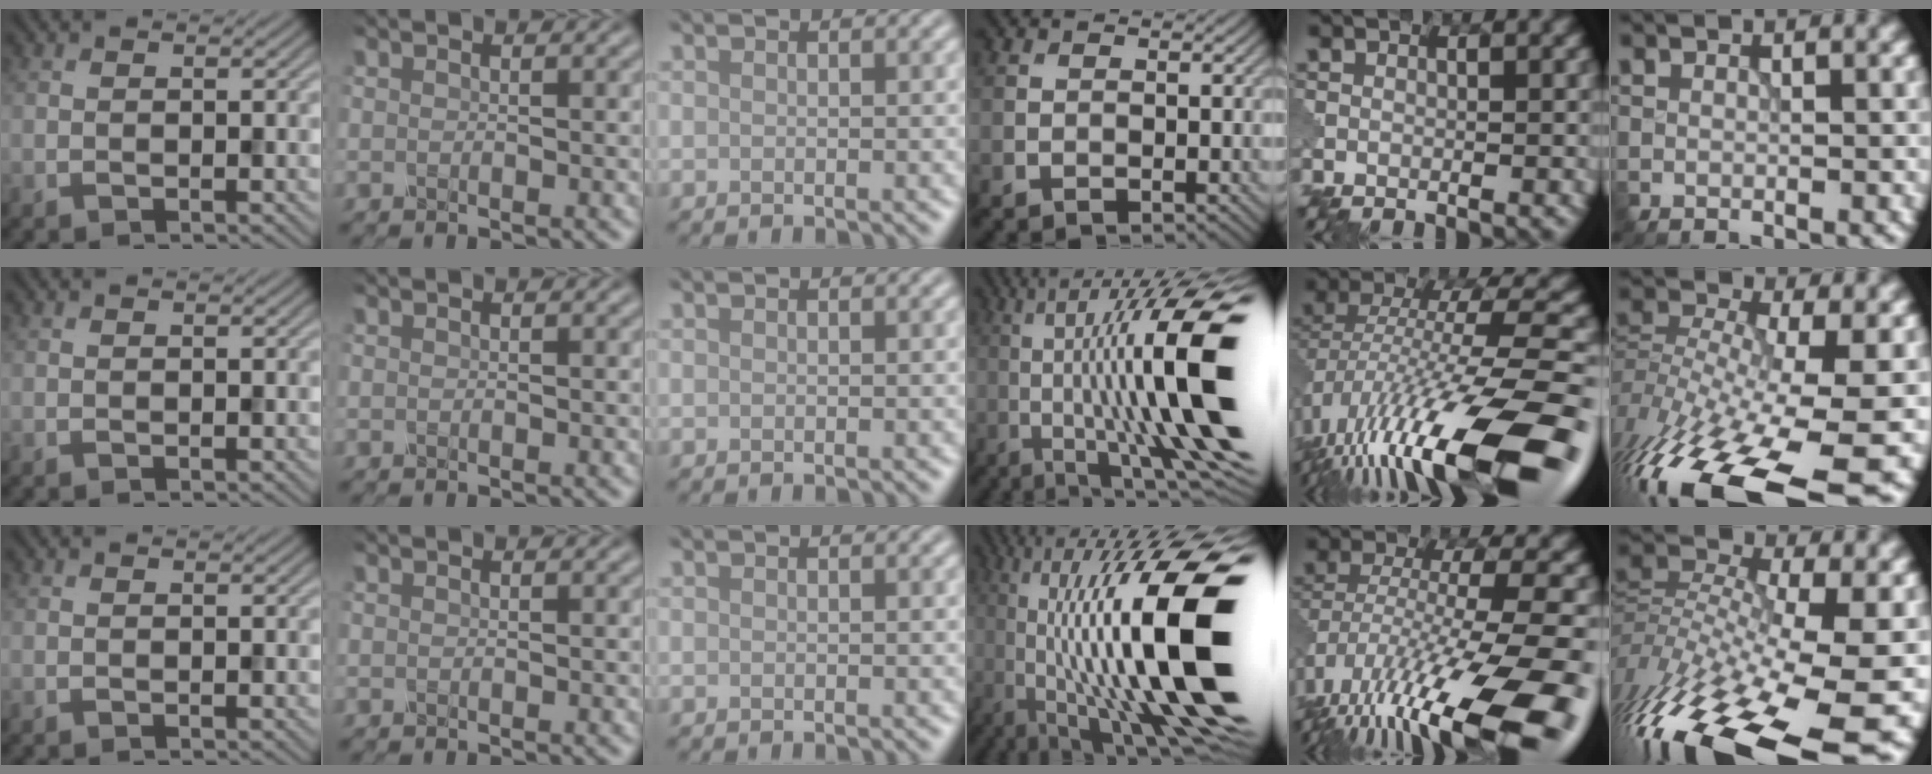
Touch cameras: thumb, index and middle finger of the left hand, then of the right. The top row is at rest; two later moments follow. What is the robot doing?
{"motion": "shake", "object": "plastic piggy bank"}